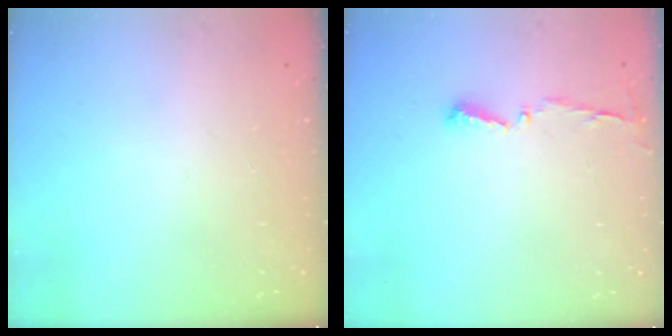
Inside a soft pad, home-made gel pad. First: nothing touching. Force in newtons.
{"total": 4.3, "press": 4.3, "slide": 0.5}